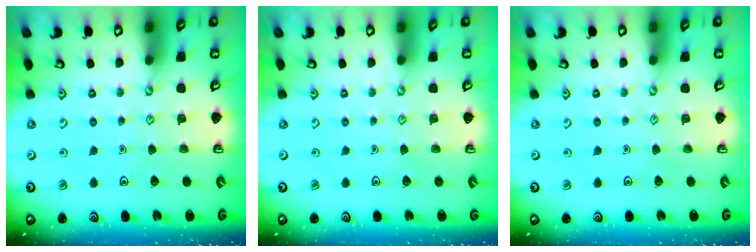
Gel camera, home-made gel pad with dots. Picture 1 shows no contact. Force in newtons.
{"total": 0.0}
{"total": 0.0}